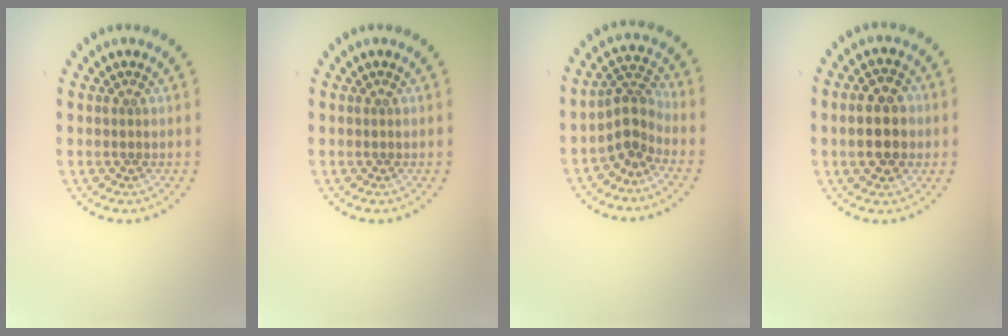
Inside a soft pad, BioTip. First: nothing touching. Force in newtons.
{"total": 0.0}
{"total": 2.9, "press": 2.0, "slide": 2.0}
{"total": 4.7, "press": 4.7, "slide": 0.4}